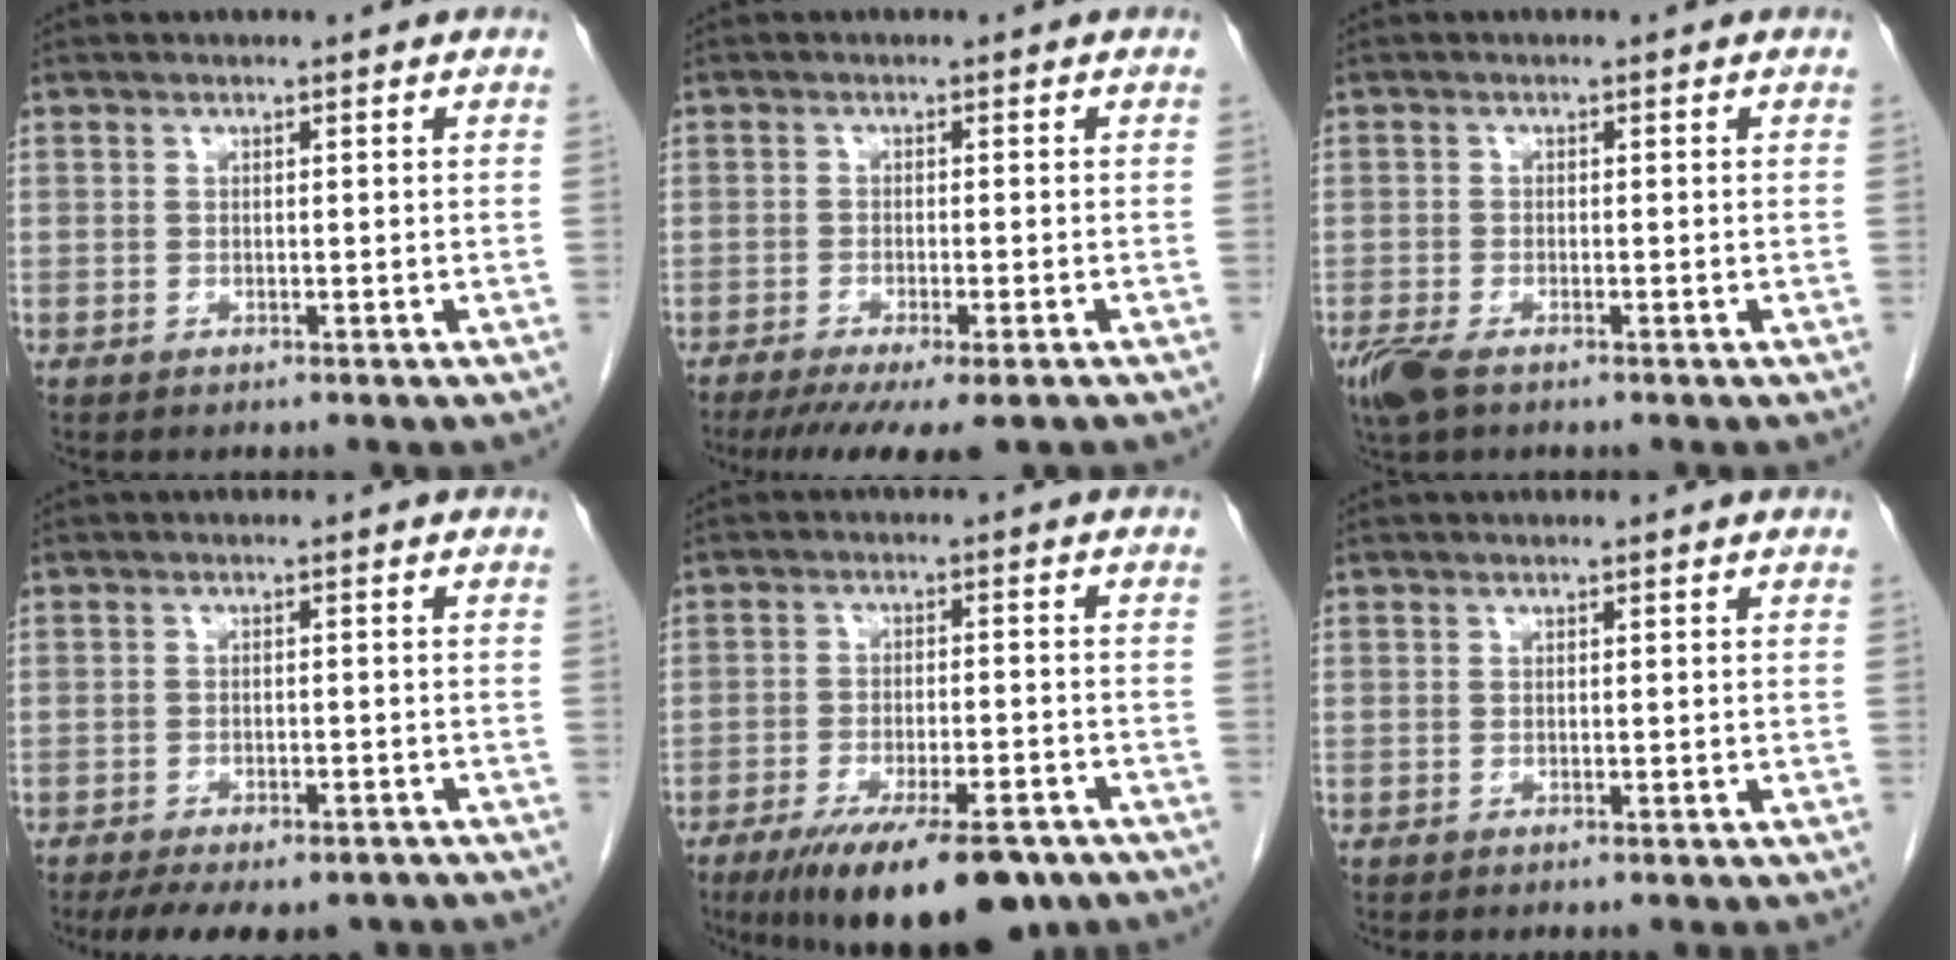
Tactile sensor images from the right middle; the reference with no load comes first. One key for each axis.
{"total": 9.4, "fx": -7.1, "fy": 1.5, "fz": 6.0, "tx": -0.081, "ty": -0.018, "tz": -0.107}
{"total": 3.9, "fx": -2.6, "fy": 1.3, "fz": 2.6, "tx": -0.060, "ty": -0.010, "tz": -0.046}
{"total": 11.9, "fx": -9.2, "fy": 5.0, "fz": 5.7, "tx": -0.098, "ty": 0.000, "tz": -0.119}
{"total": 15.3, "fx": -11.1, "fy": 3.9, "fz": 9.8, "tx": -0.131, "ty": -0.018, "tz": -0.168}
{"total": 0.0}